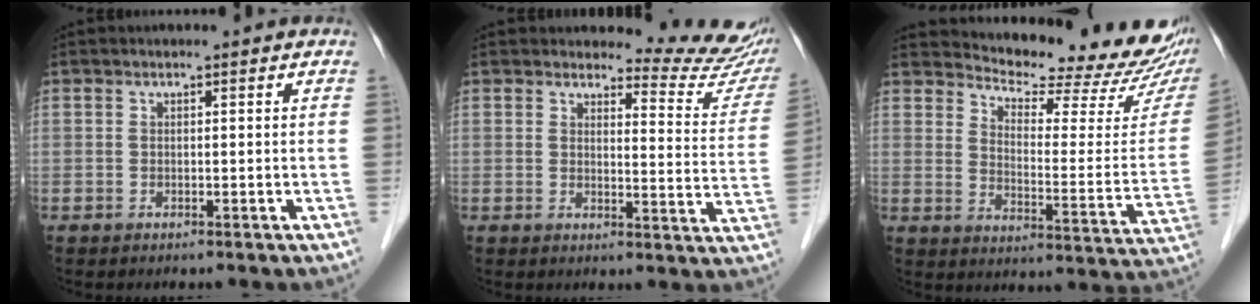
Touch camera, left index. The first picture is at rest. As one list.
[{"total": 11.6, "force": [11.4, 1.7, 1.7], "torque": [0.001, -0.086, 0.105]}, {"total": 20.2, "force": [18.8, 3.3, 6.9], "torque": [-0.096, -0.083, 0.228]}]